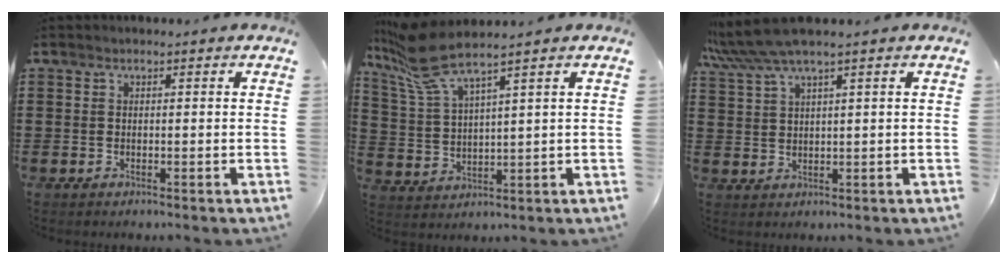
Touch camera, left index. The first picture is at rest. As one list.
[{"total": 7.2, "force": [5.6, 0.9, 4.6], "torque": [-0.125, -0.023, 0.094]}, {"total": 4.9, "force": [3.4, 0.0, 3.5], "torque": [-0.086, -0.007, 0.058]}]